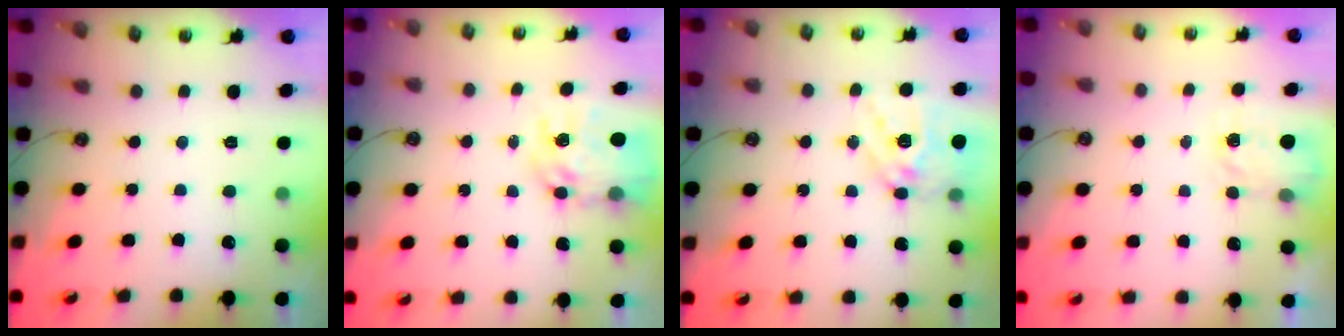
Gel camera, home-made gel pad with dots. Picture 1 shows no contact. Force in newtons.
{"total": 11.2, "press": 11.2, "slide": 1.1}
{"total": 14.5, "press": 14.4, "slide": 1.3}
{"total": 2.6, "press": 2.6, "slide": 0.4}